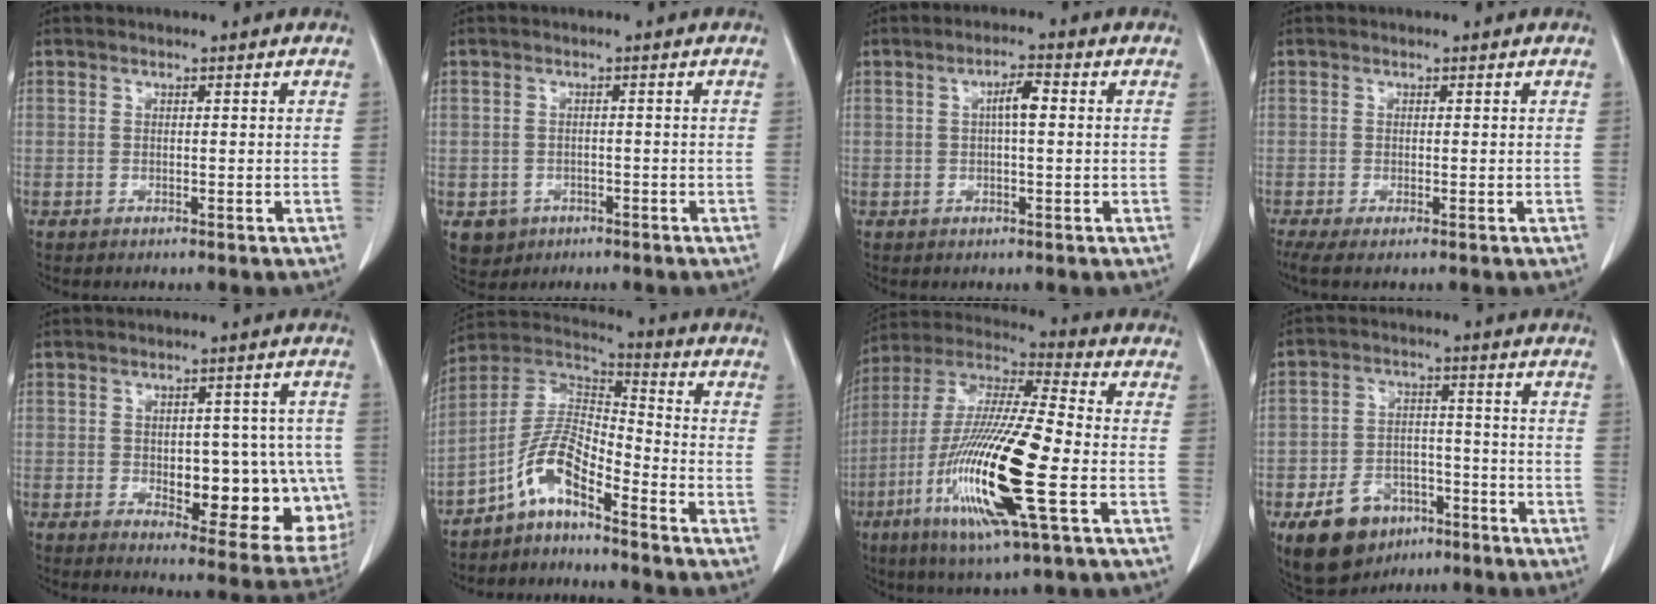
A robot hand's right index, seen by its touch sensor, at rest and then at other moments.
{"total": 3.4, "force": [-1.4, 3.1, 0.5], "torque": [-0.003, 0.006, -0.017]}
{"total": 3.4, "force": [0.5, 0.7, 3.3], "torque": [-0.056, 0.008, 0.007]}
{"total": 2.1, "force": [-0.7, 0.7, 1.9], "torque": [-0.039, -0.005, -0.012]}
{"total": 14.7, "force": [-2.1, 7.0, 12.7], "torque": [-0.124, 0.013, -0.007]}
{"total": 8.2, "force": [-5.6, 2.0, 5.6], "torque": [-0.119, 0.025, -0.116]}
{"total": 21.1, "force": [-6.0, 1.8, 20.1], "torque": [-0.421, -0.028, -0.116]}
{"total": 10.1, "force": [-5.8, 6.5, 5.2], "torque": [-0.102, 0.006, -0.092]}